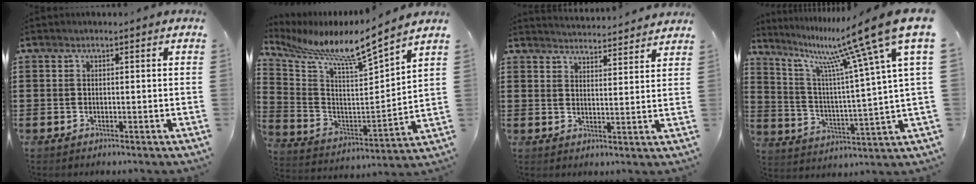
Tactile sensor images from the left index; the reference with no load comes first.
{"total": 7.3, "force": [6.5, -0.6, 3.3], "torque": [-0.099, -0.061, 0.095]}
{"total": 3.7, "force": [3.7, -0.5, -0.2], "torque": [-0.008, -0.025, 0.065]}
{"total": 15.0, "force": [10.1, 0.8, 11.0], "torque": [-0.218, -0.059, 0.155]}